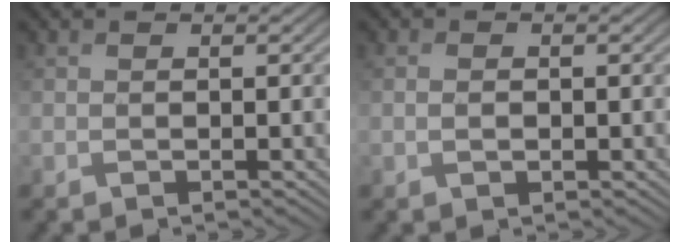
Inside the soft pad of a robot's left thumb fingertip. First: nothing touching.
{"total": 1.1, "force": [-0.6, 0.7, 0.6], "torque": [-0.012, -0.001, -0.011]}